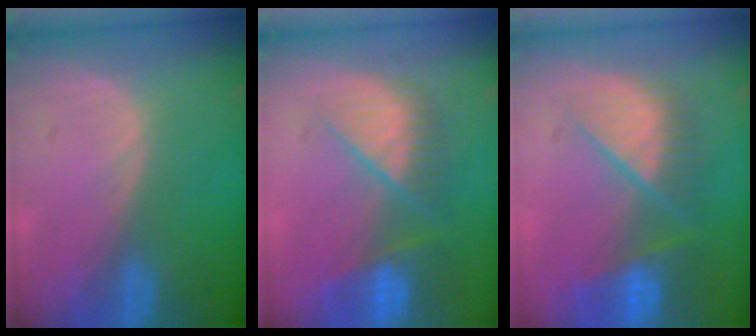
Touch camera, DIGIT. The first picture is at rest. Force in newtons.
{"total": 9.6, "press": 8.2, "slide": 5.1}
{"total": 9.7, "press": 8.3, "slide": 5.0}